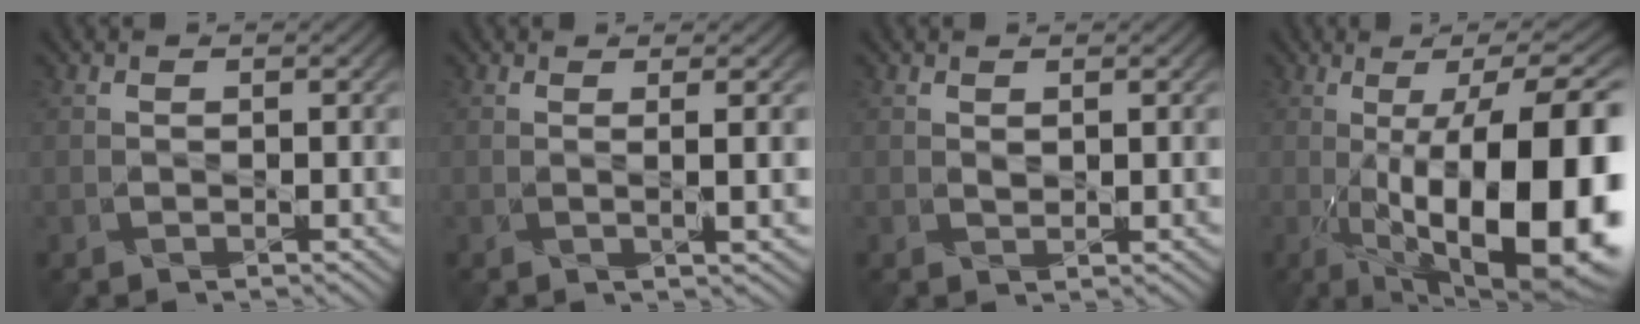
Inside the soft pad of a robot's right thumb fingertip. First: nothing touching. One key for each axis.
{"total": 2.7, "fx": 0.2, "fy": 0.0, "fz": 2.7, "tx": -0.044, "ty": 0.006, "tz": 0.000}
{"total": 0.8, "fx": 0.4, "fy": 0.4, "fz": 0.5, "tx": -0.016, "ty": 0.001, "tz": 0.008}
{"total": 18.8, "fx": -3.8, "fy": 6.0, "fz": 17.4, "tx": -0.238, "ty": 0.003, "tz": -0.067}